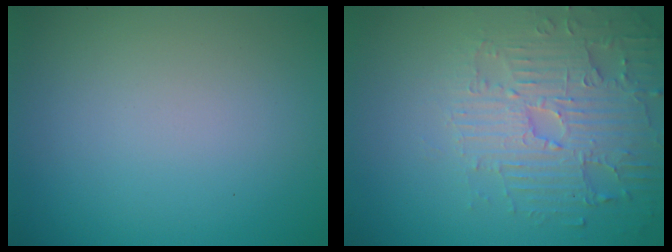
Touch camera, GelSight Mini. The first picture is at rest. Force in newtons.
{"total": 4.5, "press": 4.1, "slide": 1.8}